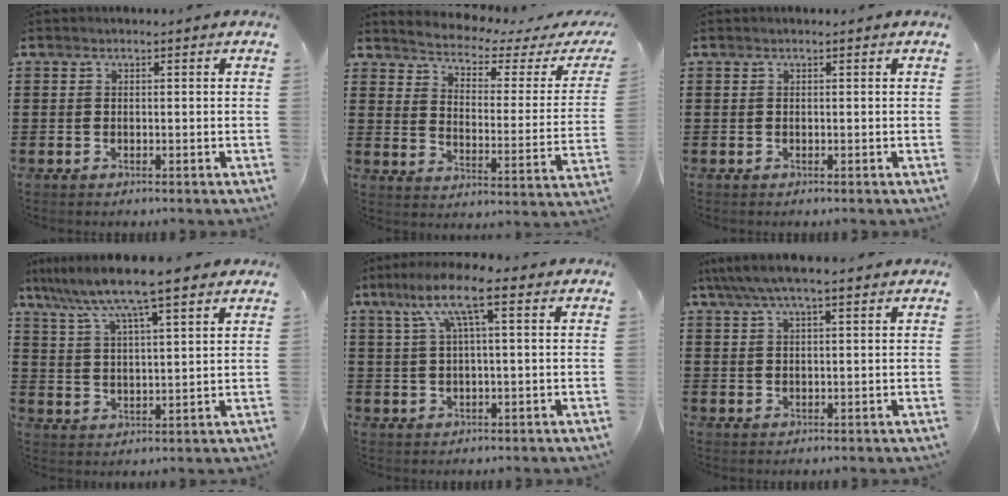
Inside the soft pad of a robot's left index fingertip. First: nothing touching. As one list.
[{"total": 2.5, "force": [2.3, 0.4, 0.9], "torque": [-0.038, -0.025, 0.027]}, {"total": 0.0}, {"total": 8.2, "force": [6.7, 0.2, 4.7], "torque": [-0.115, -0.025, 0.115]}, {"total": 7.9, "force": [3.0, 1.2, 7.3], "torque": [-0.147, 0.009, 0.048]}, {"total": 4.5, "force": [3.2, 0.7, 3.0], "torque": [-0.065, 0.000, 0.057]}]